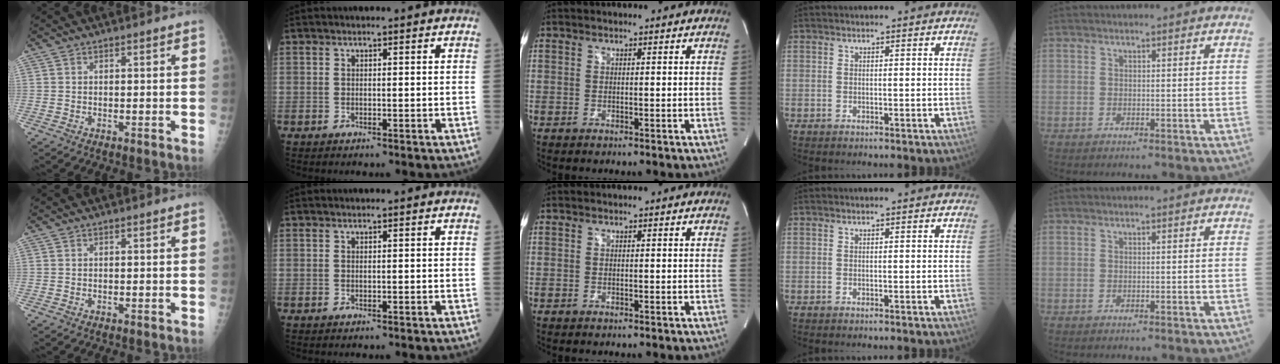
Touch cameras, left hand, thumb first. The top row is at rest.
{}